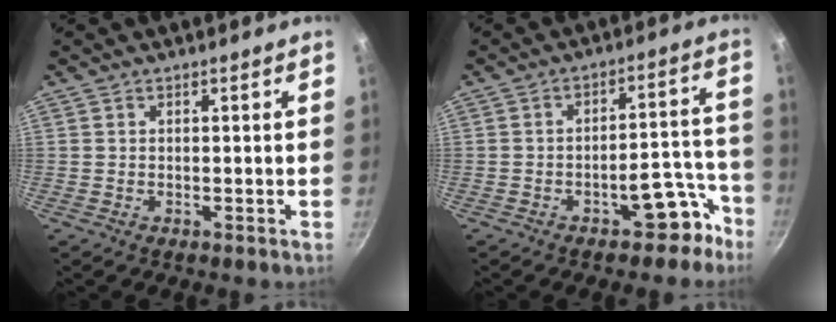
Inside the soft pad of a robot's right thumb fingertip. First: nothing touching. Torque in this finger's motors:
{"motor_torque": [3.51, 1.49, 0.88, -0.87, 0.34]}